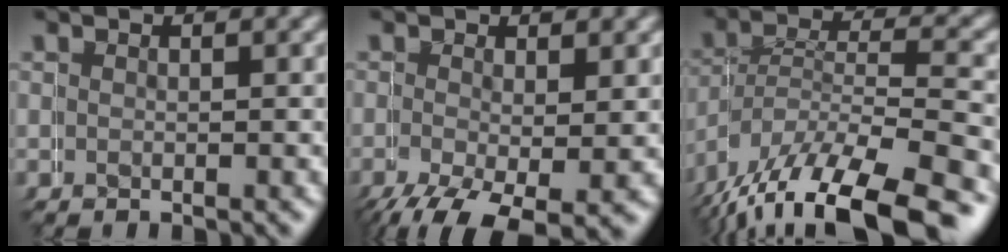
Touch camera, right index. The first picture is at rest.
{"total": 5.2, "force": [-2.5, 2.8, 3.6], "torque": [-0.077, -0.042, -0.010]}
{"total": 9.1, "force": [-6.3, 4.5, 4.9], "torque": [-0.114, -0.044, -0.072]}